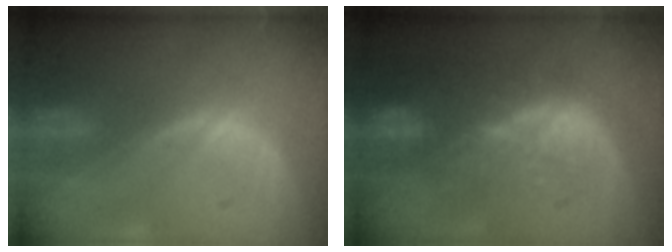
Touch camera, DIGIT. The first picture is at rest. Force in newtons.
{"total": 10.9, "press": 9.6, "slide": 5.1}